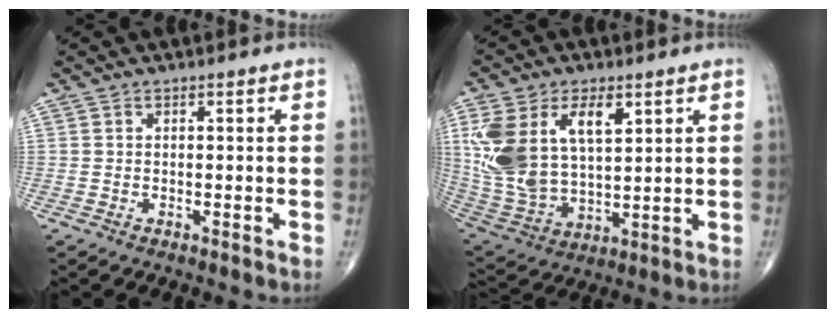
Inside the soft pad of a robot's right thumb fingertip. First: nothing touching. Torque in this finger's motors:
{"motor_torque": [2.41, 2.46, 1.54, 0.51, 0.20]}